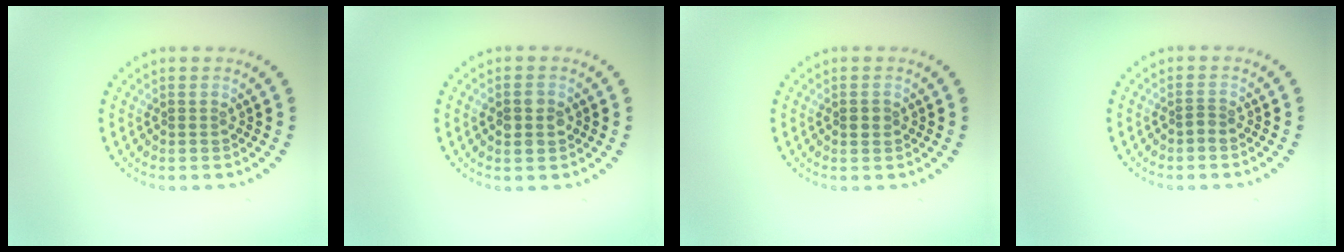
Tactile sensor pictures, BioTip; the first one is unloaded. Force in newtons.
{"total": 2.1, "press": 2.1, "slide": 0.4}
{"total": 1.3, "press": 1.3, "slide": 0.1}
{"total": 0.6, "press": 0.3, "slide": 0.5}